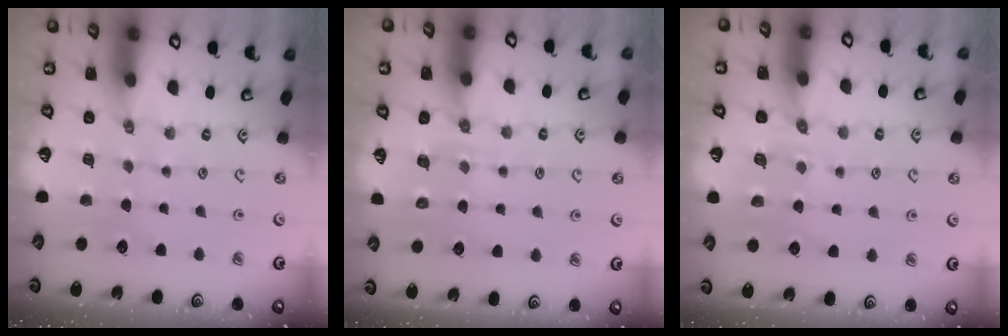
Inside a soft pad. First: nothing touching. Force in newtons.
{"total": 5.9, "press": 5.8, "slide": 1.1}
{"total": 4.4, "press": 4.2, "slide": 1.6}